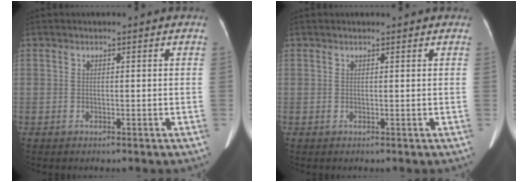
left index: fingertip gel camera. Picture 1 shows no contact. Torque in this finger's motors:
{"motor_torque": [-0.11, -0.01, 0.03, 0.02]}